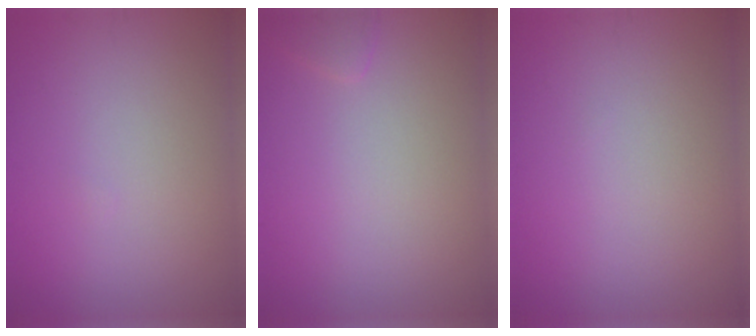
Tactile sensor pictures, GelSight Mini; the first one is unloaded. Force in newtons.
{"total": 0.9, "press": 0.9, "slide": 0.1}
{"total": 0.0}